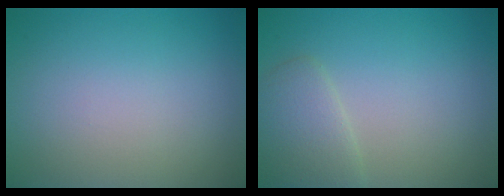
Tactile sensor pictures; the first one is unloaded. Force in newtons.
{"total": 2.6, "press": 2.6, "slide": 0.2}